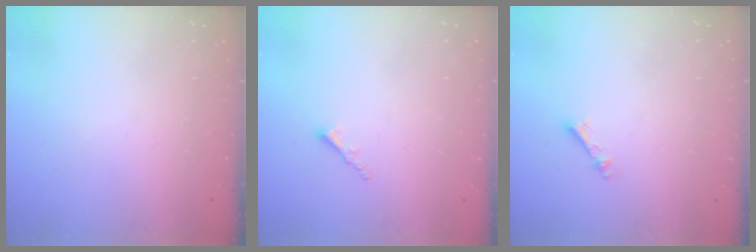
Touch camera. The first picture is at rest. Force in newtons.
{"total": 1.7, "press": 1.7, "slide": 0.3}
{"total": 3.6, "press": 3.6, "slide": 0.3}